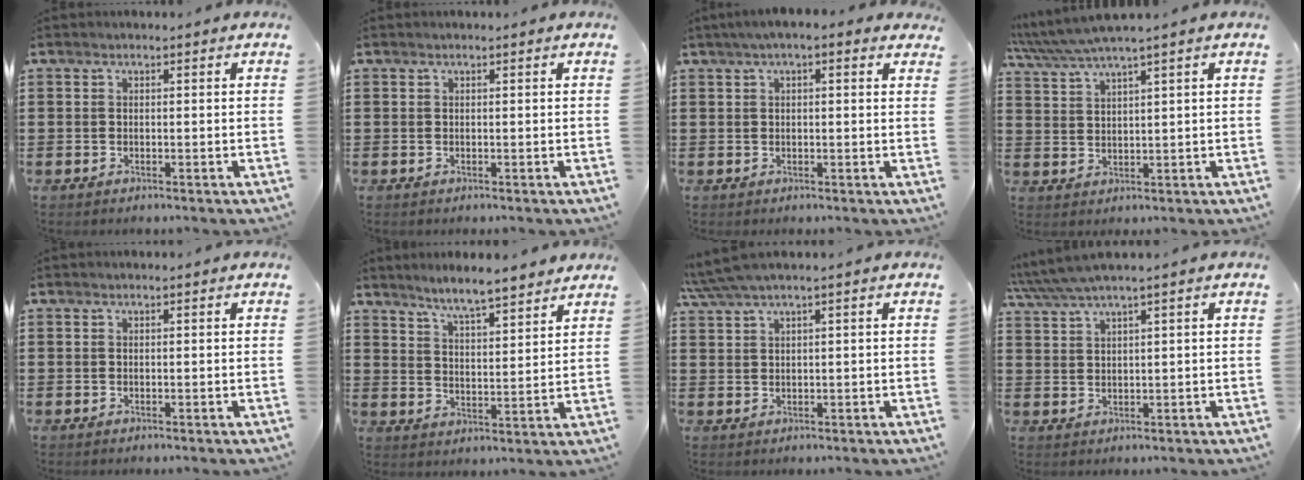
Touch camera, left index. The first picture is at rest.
{"total": 0.0}
{"total": 2.3, "force": [1.2, 0.8, 1.9], "torque": [-0.038, 0.008, 0.019]}
{"total": 3.8, "force": [3.1, -0.2, 2.1], "torque": [-0.051, -0.009, 0.053]}
{"total": 0.0}
{"total": 5.3, "force": [5.0, -0.1, 1.6], "torque": [-0.050, -0.025, 0.088]}
{"total": 2.4, "force": [1.5, 0.0, 1.9], "torque": [-0.047, -0.001, 0.024]}
{"total": 3.0, "force": [2.3, -0.1, 2.0], "torque": [-0.054, -0.005, 0.037]}